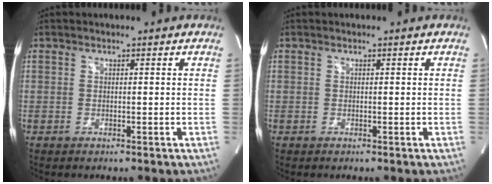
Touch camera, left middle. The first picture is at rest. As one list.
[{"total": 0.0}]